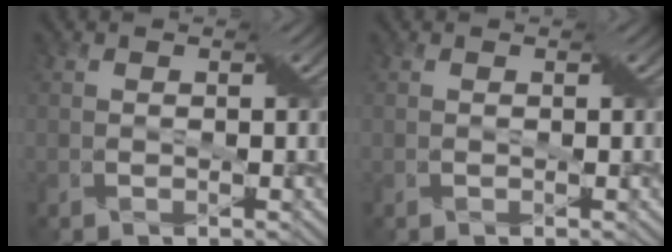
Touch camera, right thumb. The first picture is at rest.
{"total": 0.0}